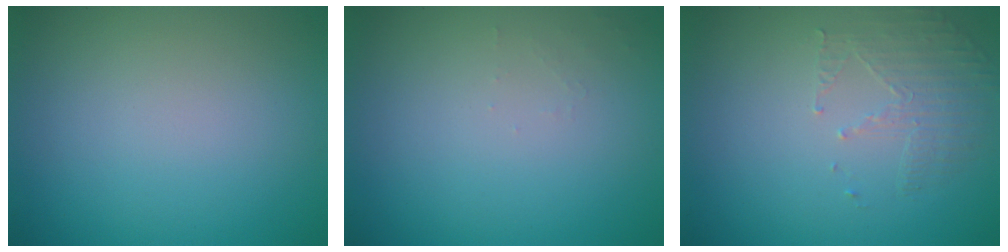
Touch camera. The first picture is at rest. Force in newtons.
{"total": 0.7, "press": 0.7, "slide": 0.1}
{"total": 1.7, "press": 0.9, "slide": 1.4}